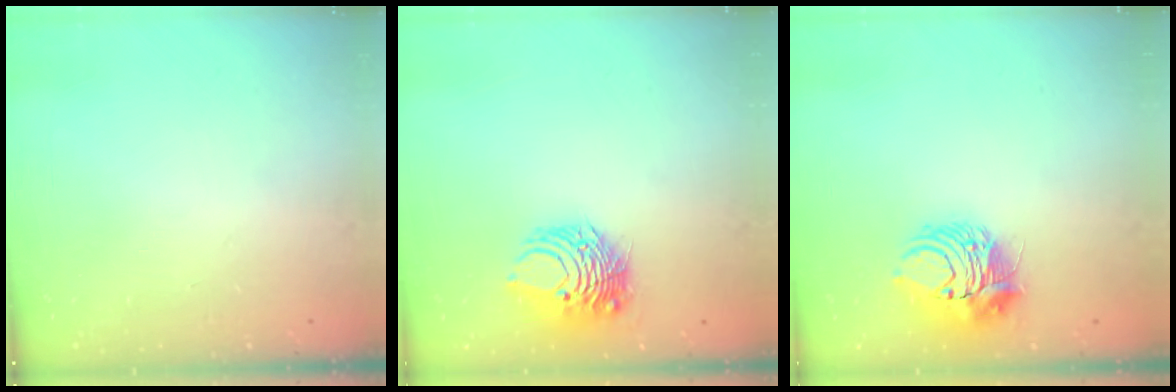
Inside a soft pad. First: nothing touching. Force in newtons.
{"total": 8.2, "press": 8.2, "slide": 0.7}
{"total": 9.0, "press": 9.0, "slide": 0.5}